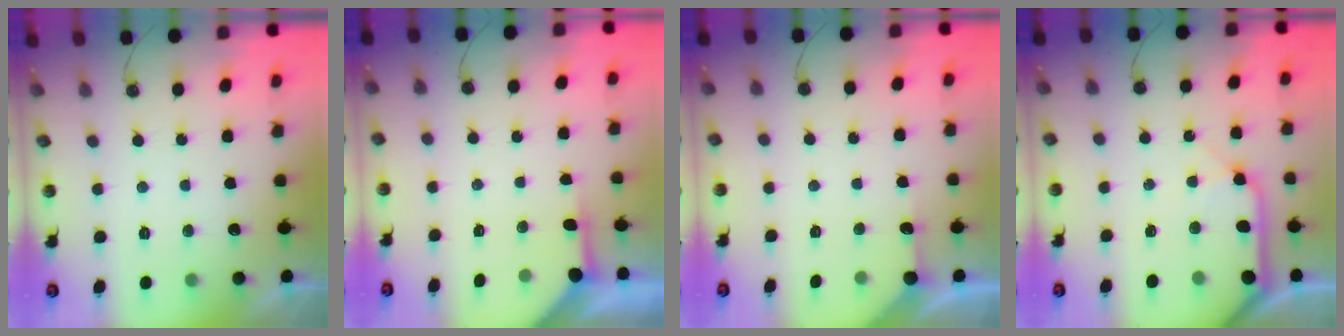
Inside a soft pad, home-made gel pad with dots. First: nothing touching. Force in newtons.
{"total": 3.8, "press": 3.8, "slide": 0.4}
{"total": 3.0, "press": 2.9, "slide": 0.4}
{"total": 11.8, "press": 11.7, "slide": 1.6}